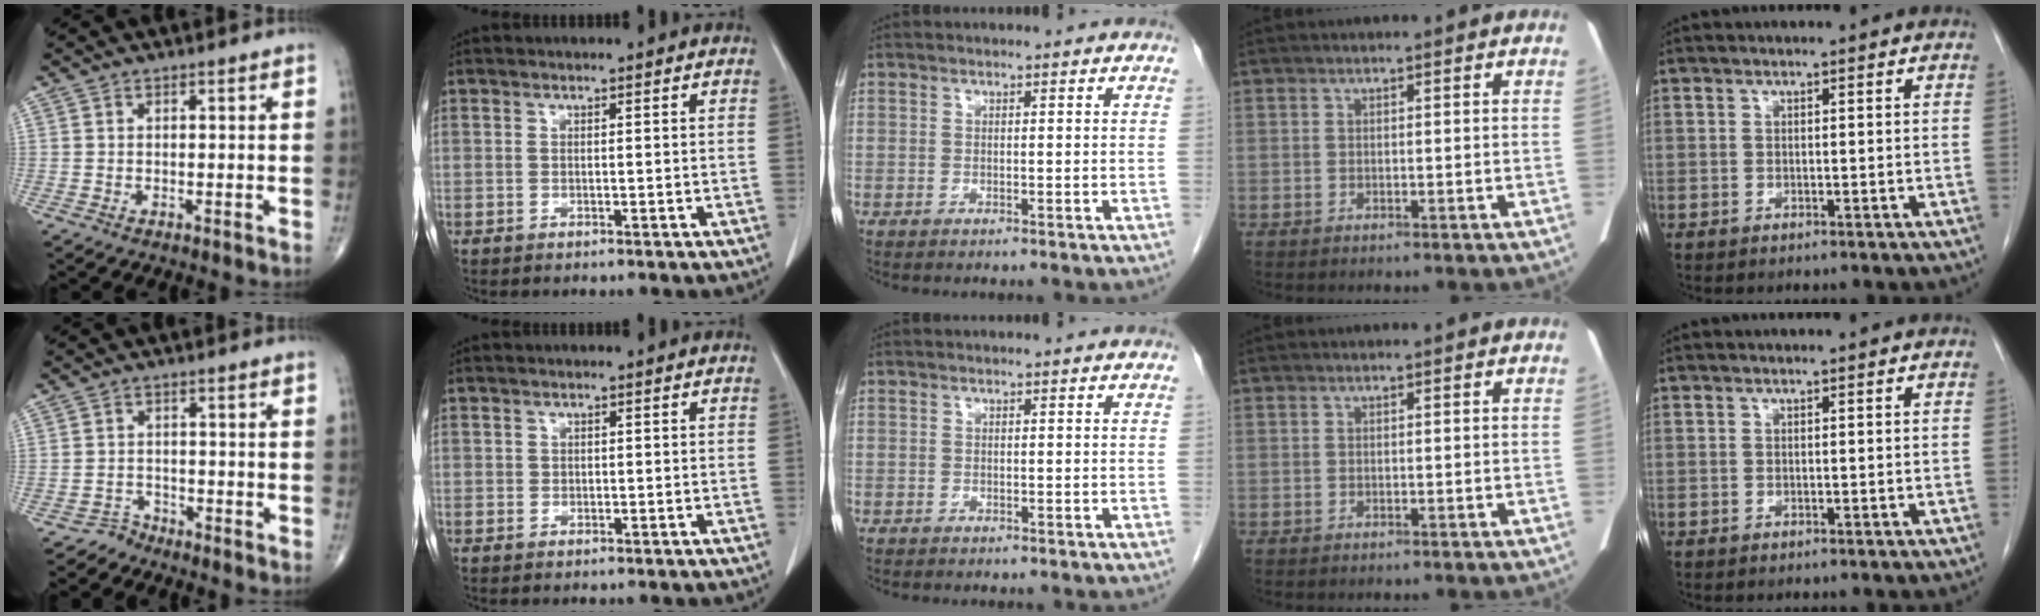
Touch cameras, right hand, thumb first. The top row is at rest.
{"thumb": {"total": 2.3, "force": [-1.9, 0.7, -1.0], "torque": [0.033, 0.004, -0.039]}, "index": {"total": 0.5, "force": [0.0, 0.5, 0.1], "torque": [0.002, 0.003, -0.002]}, "middle": {"total": 0.5, "force": [-0.4, 0.4, 0.0], "torque": [-0.004, 0.003, -0.008]}}